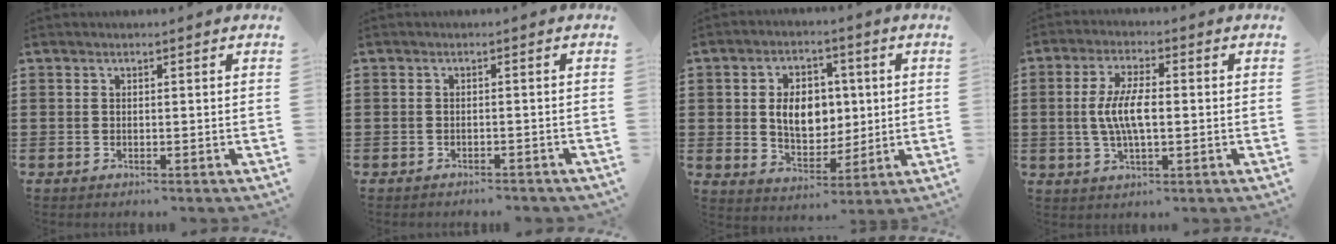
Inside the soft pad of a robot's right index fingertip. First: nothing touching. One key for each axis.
{"total": 1.1, "fx": -1.0, "fy": 0.0, "fz": 0.3, "tx": -0.009, "ty": -0.001, "tz": -0.021}
{"total": 7.9, "fx": 0.9, "fy": 5.7, "fz": 5.4, "tx": -0.094, "ty": 0.011, "tz": 0.013}
{"total": 6.8, "fx": -0.2, "fy": 2.4, "fz": 6.3, "tx": -0.141, "ty": -0.003, "tz": -0.012}